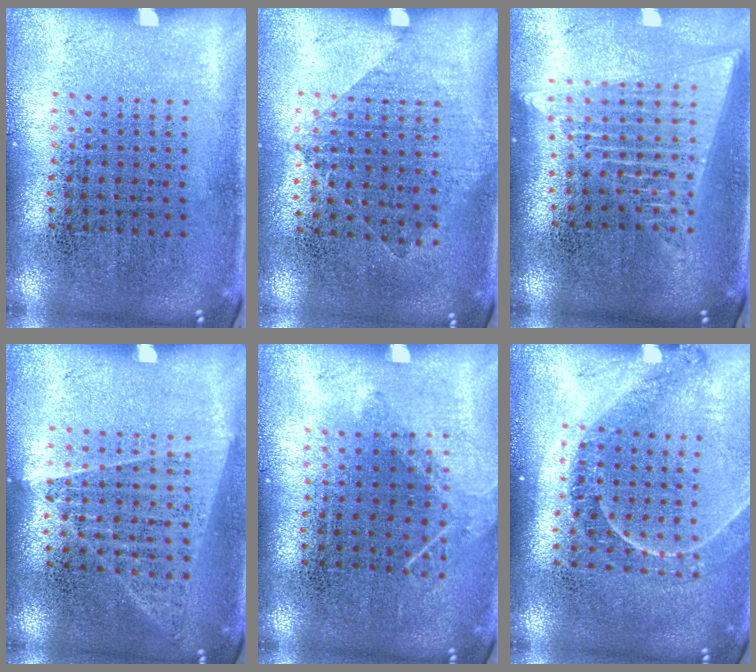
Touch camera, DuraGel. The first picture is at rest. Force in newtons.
{"total": 1.0, "press": 1.0, "slide": 0.4}
{"total": 2.0, "press": 1.8, "slide": 1.0}
{"total": 1.2, "press": 1.1, "slide": 0.1}
{"total": 1.0, "press": 0.9, "slide": 0.2}
{"total": 1.2, "press": 1.2, "slide": 0.1}